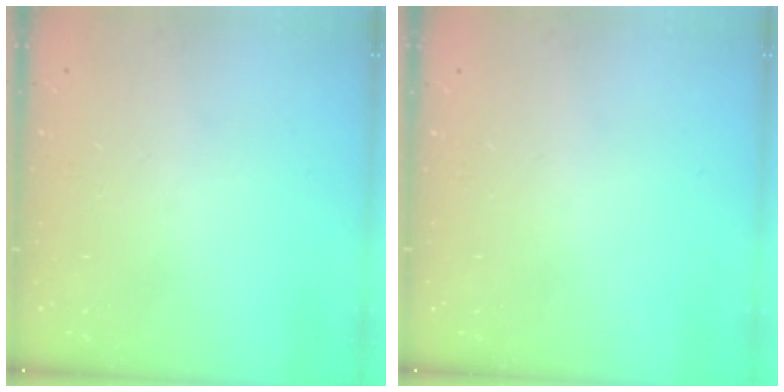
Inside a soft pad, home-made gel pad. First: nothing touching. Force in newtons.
{"total": 0.0}